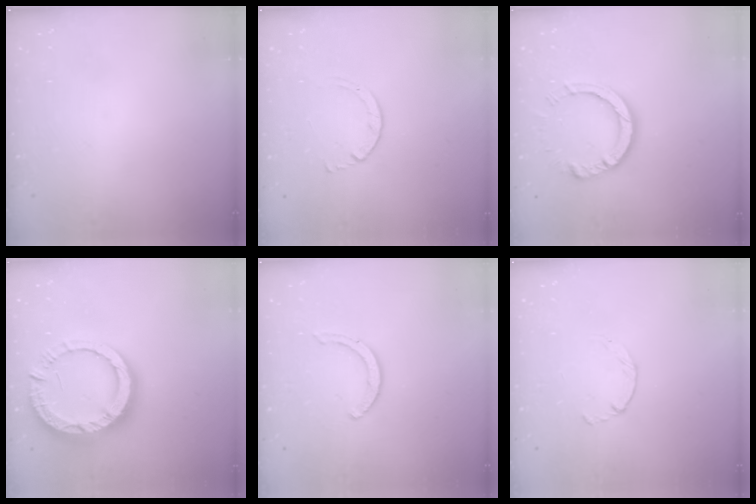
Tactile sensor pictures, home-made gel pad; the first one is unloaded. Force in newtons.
{"total": 2.7, "press": 2.7, "slide": 0.3}
{"total": 9.1, "press": 9.1, "slide": 0.7}
{"total": 13.9, "press": 13.8, "slide": 1.5}
{"total": 2.9, "press": 2.9, "slide": 0.4}
{"total": 1.8, "press": 1.7, "slide": 0.3}